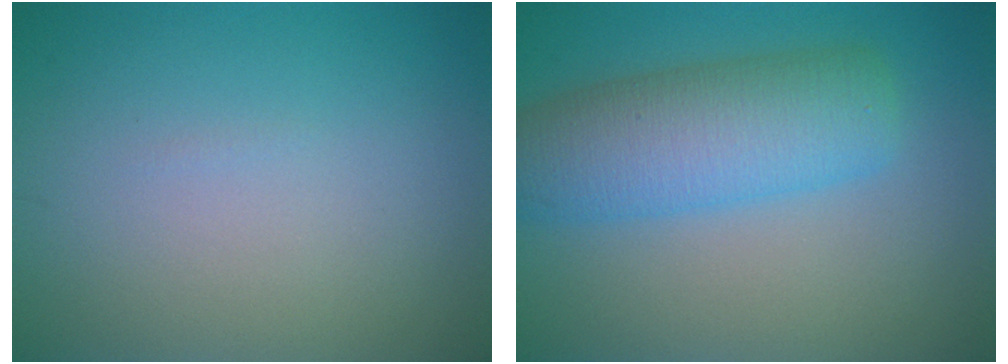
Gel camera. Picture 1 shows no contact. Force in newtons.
{"total": 7.2, "press": 7.2, "slide": 0.4}